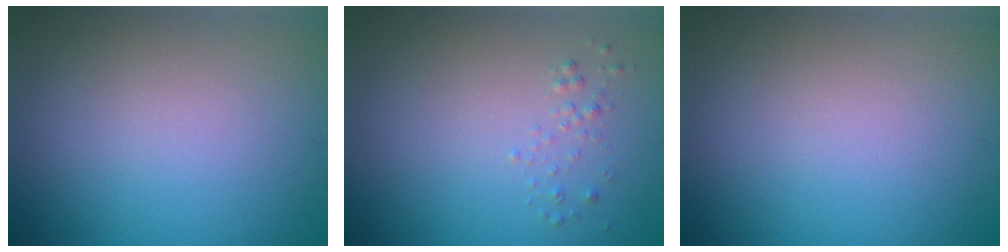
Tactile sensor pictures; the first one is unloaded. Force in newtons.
{"total": 0.7, "press": 0.7, "slide": 0.1}
{"total": 0.0}